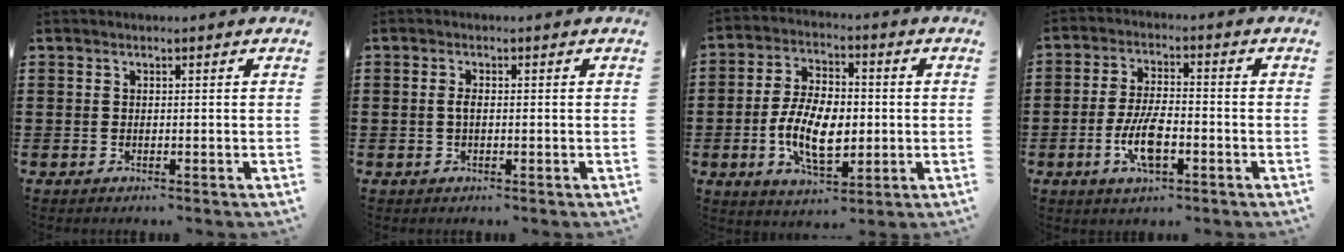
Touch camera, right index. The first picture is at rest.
{"total": 1.5, "force": [-0.2, 0.6, 1.4], "torque": [-0.034, -0.002, -0.007]}
{"total": 10.0, "force": [-1.4, 5.3, 8.3], "torque": [-0.172, 0.001, -0.029]}
{"total": 7.5, "force": [-2.5, 3.0, 6.4], "torque": [-0.147, -0.006, -0.051]}